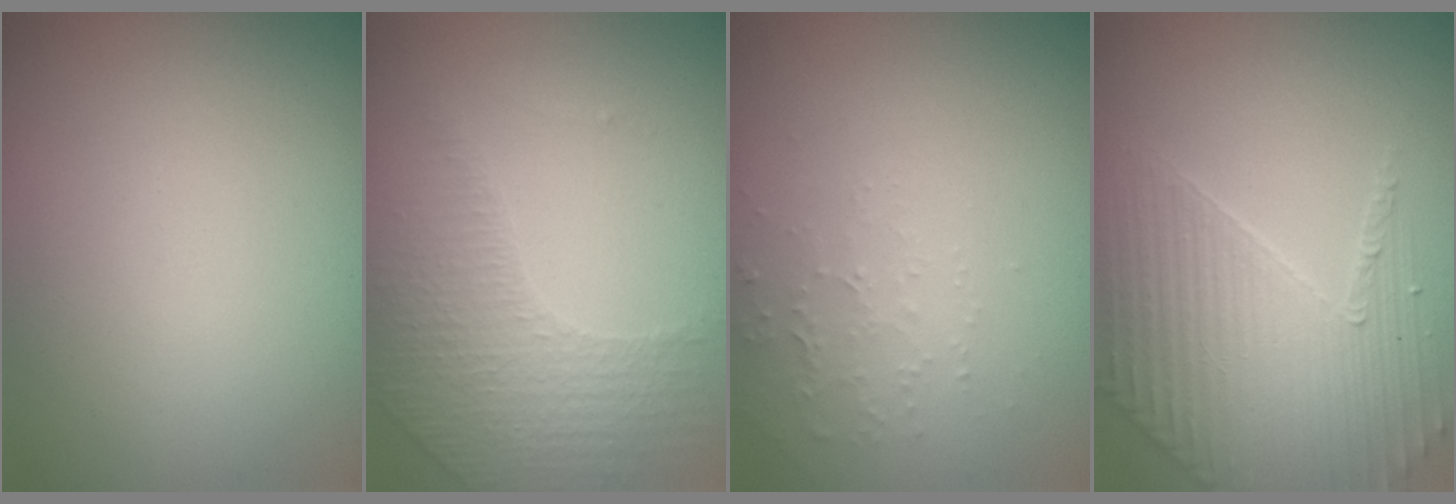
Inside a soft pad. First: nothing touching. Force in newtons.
{"total": 4.3, "press": 3.0, "slide": 3.1}
{"total": 1.5, "press": 1.5, "slide": 0.5}
{"total": 3.6, "press": 3.6, "slide": 0.7}